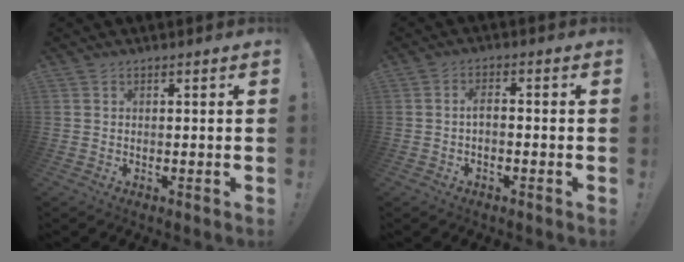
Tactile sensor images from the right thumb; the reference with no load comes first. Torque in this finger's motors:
{"motor_torque": [-0.11, 0.00, -0.06, 0.33, 0.12]}